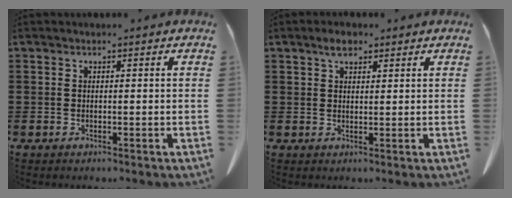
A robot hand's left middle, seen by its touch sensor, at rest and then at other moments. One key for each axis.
{"total": 2.8, "fx": 1.9, "fy": 1.1, "fz": 1.6, "tx": -0.027, "ty": 0.003, "tz": 0.033}